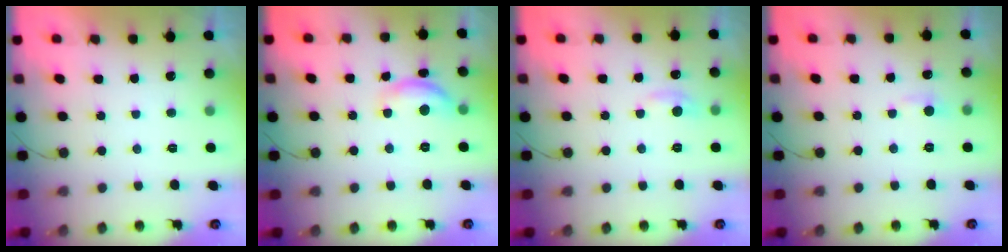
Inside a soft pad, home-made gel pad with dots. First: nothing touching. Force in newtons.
{"total": 10.5, "press": 10.5, "slide": 0.5}
{"total": 5.5, "press": 5.4, "slide": 0.7}
{"total": 3.8, "press": 3.8, "slide": 0.5}